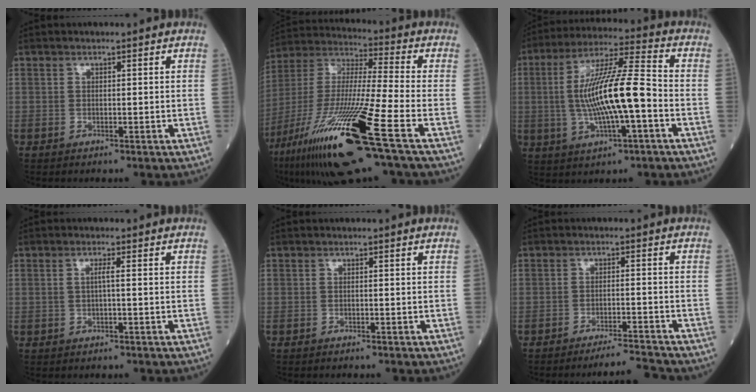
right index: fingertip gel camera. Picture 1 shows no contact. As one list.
[{"total": 24.1, "force": [-12.3, 0.6, 20.7], "torque": [-0.419, -0.057, -0.224]}, {"total": 13.9, "force": [-1.8, 1.6, 13.7], "torque": [-0.263, 0.011, -0.028]}, {"total": 2.2, "force": [0.0, 0.0, 2.2], "torque": [-0.043, 0.003, 0.002]}, {"total": 0.6, "force": [-0.6, -0.1, 0.2], "torque": [-0.002, 0.000, -0.008]}, {"total": 4.7, "force": [-4.4, -1.7, 0.2], "torque": [-0.002, -0.007, -0.070]}]